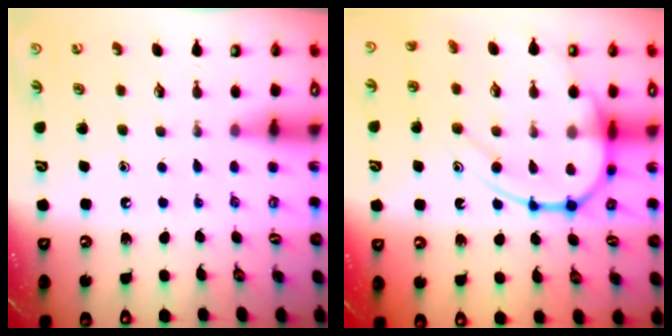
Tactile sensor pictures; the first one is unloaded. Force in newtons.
{"total": 16.1, "press": 16.0, "slide": 1.3}